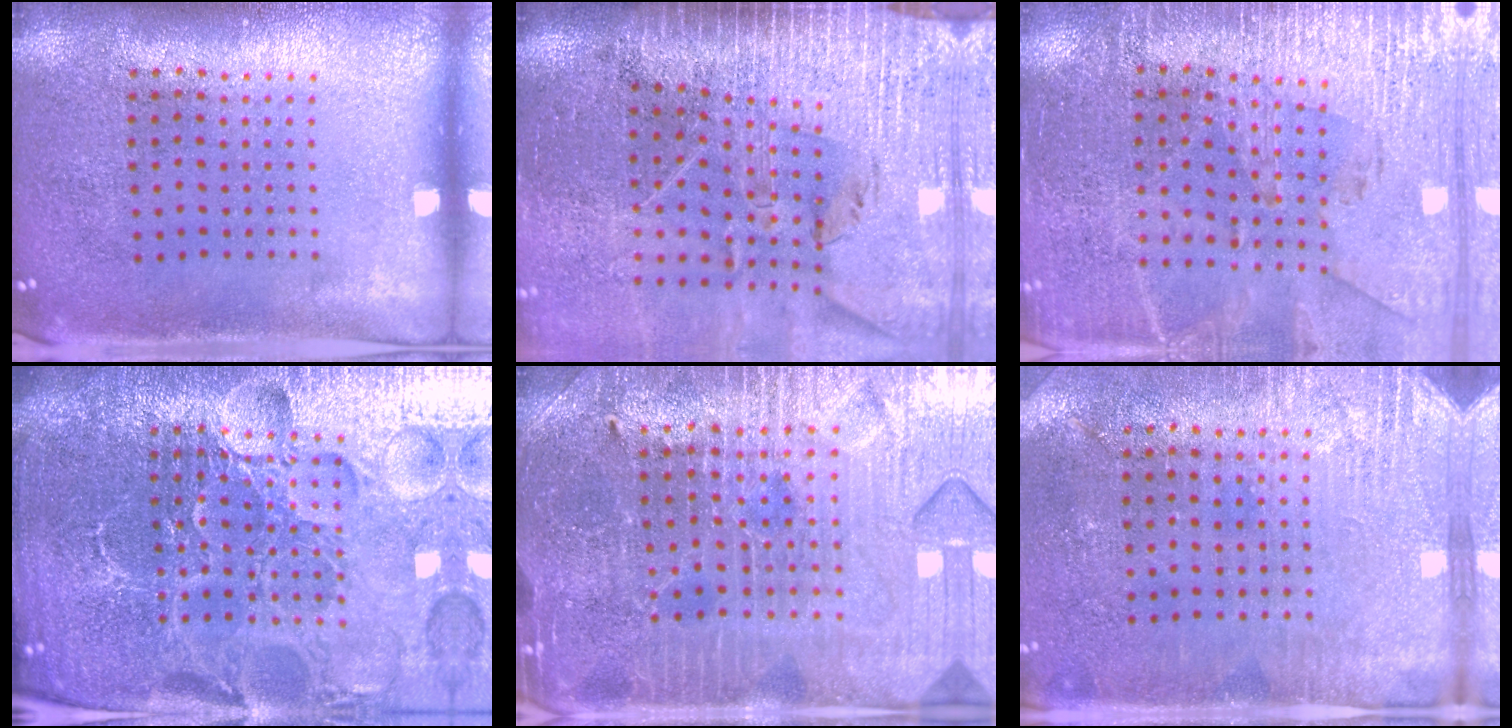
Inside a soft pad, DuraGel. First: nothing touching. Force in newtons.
{"total": 3.9, "press": 3.4, "slide": 2.0}
{"total": 2.9, "press": 2.8, "slide": 0.8}
{"total": 6.2, "press": 5.6, "slide": 2.7}
{"total": 3.9, "press": 3.8, "slide": 0.9}
{"total": 2.8, "press": 2.5, "slide": 1.2}